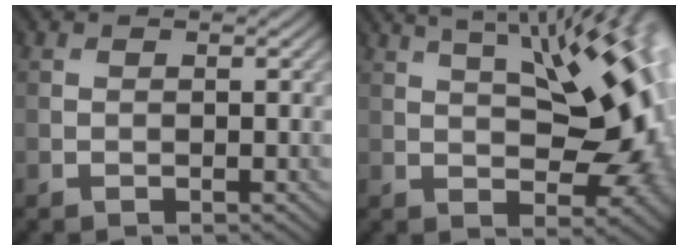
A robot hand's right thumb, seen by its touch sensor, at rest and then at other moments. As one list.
[{"total": 14.9, "force": [4.0, 6.2, 12.9], "torque": [-0.165, 0.048, 0.065]}]